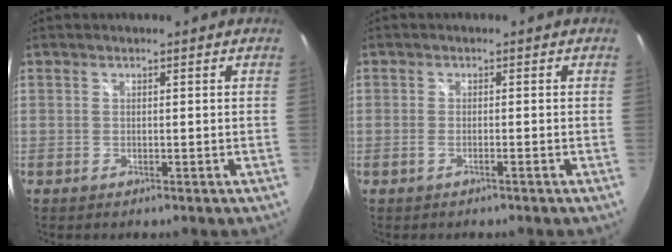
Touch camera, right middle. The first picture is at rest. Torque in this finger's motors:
{"motor_torque": [-0.27, 0.01, -0.01, 0.00]}